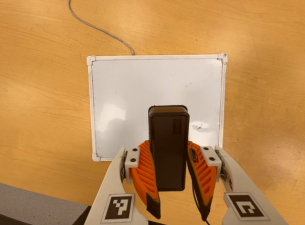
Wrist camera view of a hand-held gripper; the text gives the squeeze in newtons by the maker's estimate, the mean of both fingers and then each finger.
{"total": 8.6, "left": 7.1, "right": 10.0}